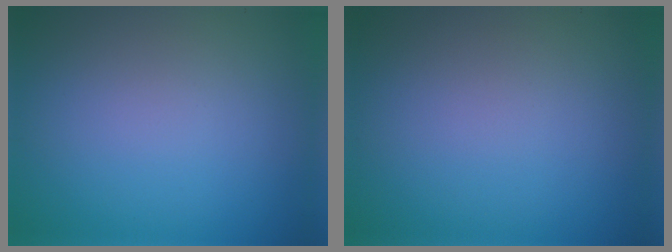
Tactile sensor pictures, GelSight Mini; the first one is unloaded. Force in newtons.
{"total": 0.0}